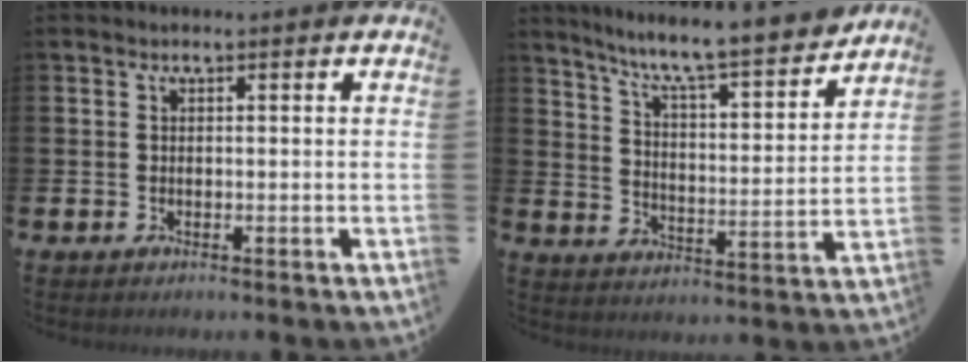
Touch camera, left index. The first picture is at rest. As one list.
[{"total": 8.3, "force": [7.7, 0.2, 3.3], "torque": [-0.088, -0.063, 0.125]}]